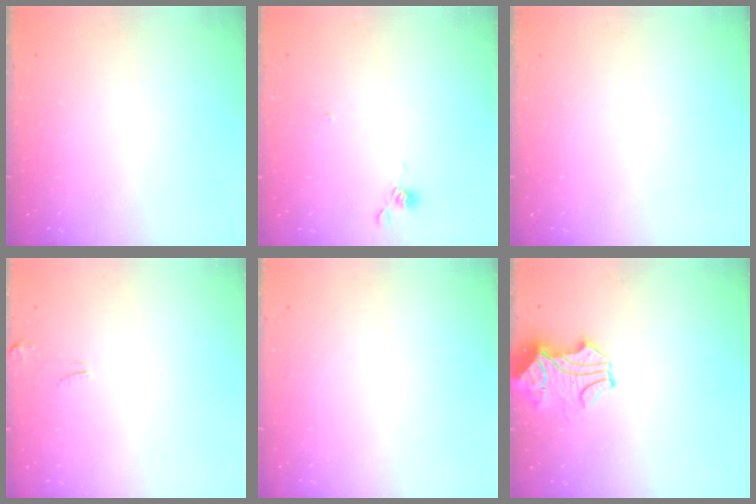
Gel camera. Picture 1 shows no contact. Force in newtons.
{"total": 4.3, "press": 4.3, "slide": 0.3}
{"total": 0.0}
{"total": 2.6, "press": 2.5, "slide": 0.2}
{"total": 0.0}
{"total": 1.0, "press": 0.6, "slide": 0.8}